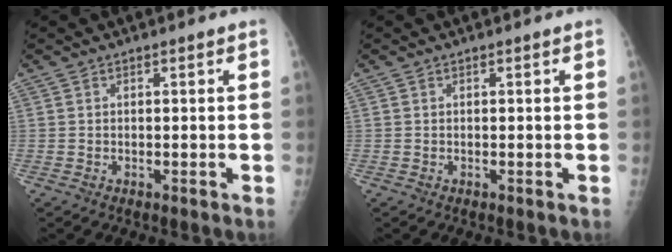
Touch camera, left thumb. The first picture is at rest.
{"total": 0.0}